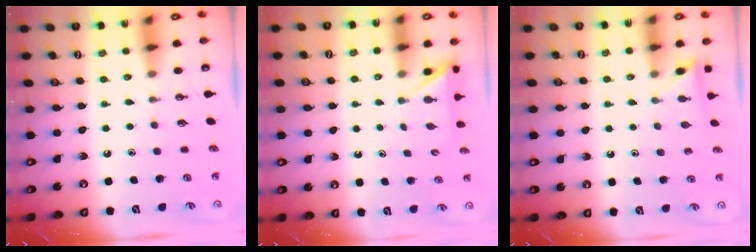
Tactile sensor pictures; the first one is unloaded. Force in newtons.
{"total": 1.9, "press": 1.9, "slide": 0.2}
{"total": 3.3, "press": 3.3, "slide": 0.4}